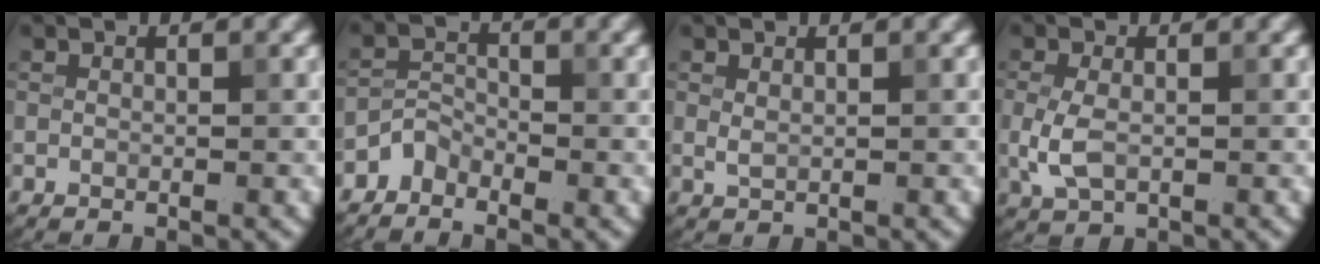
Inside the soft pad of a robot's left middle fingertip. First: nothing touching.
{"total": 1.9, "force": [-1.6, 0.9, 0.3], "torque": [-0.001, 0.012, -0.036]}
{"total": 0.7, "force": [0.4, 0.3, 0.5], "torque": [-0.012, -0.001, 0.010]}
{"total": 2.8, "force": [-0.3, 1.7, 2.2], "torque": [-0.053, -0.004, -0.005]}